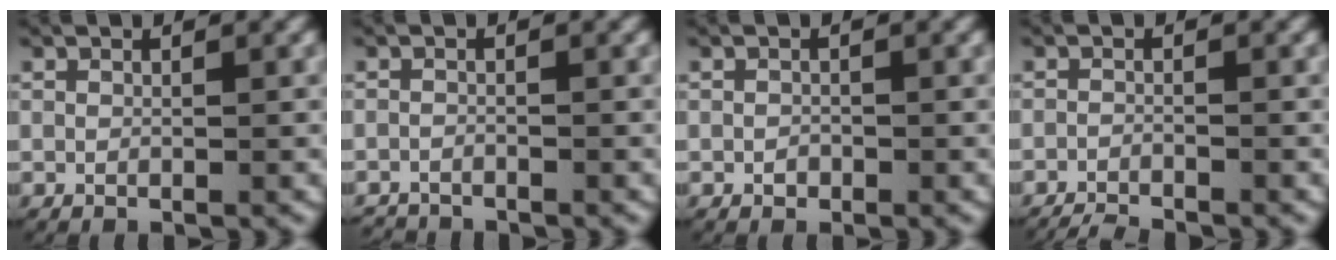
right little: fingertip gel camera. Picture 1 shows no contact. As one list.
[{"total": 1.7, "force": [-1.7, 0.3, -0.1], "torque": [-0.002, -0.011, -0.028]}, {"total": 0.7, "force": [-0.4, 0.6, 0.1], "torque": [0.001, -0.001, -0.008]}, {"total": 3.7, "force": [-3.6, 0.9, 0.5], "torque": [-0.012, -0.015, -0.056]}]